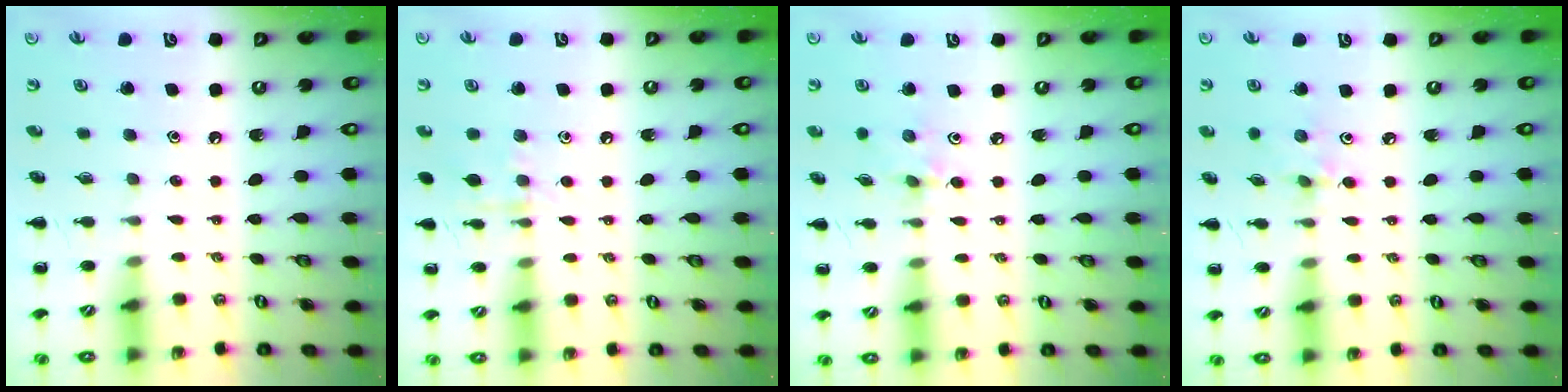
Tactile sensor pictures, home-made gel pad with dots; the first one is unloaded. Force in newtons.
{"total": 8.3, "press": 8.0, "slide": 2.1}
{"total": 2.7, "press": 2.5, "slide": 0.8}
{"total": 2.7, "press": 2.5, "slide": 0.8}